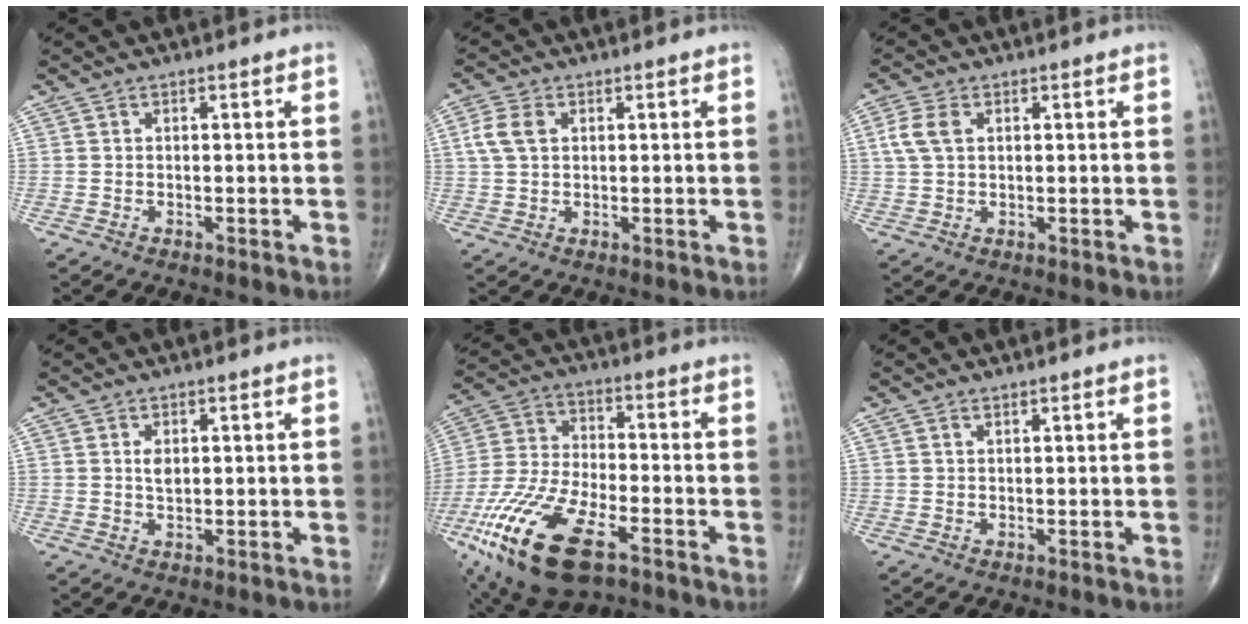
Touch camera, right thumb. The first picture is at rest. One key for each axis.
{"total": 4.7, "fx": 1.2, "fy": 3.1, "fz": 3.3, "tx": -0.075, "ty": 0.007, "tz": 0.023}
{"total": 4.6, "fx": 1.3, "fy": 2.9, "fz": 3.4, "tx": -0.081, "ty": 0.008, "tz": 0.024}
{"total": 2.2, "fx": 0.6, "fy": 1.2, "fz": 1.7, "tx": -0.027, "ty": -0.005, "tz": 0.013}
{"total": 21.3, "fx": -10.6, "fy": 9.0, "fz": 16.2, "tx": -0.357, "ty": 0.010, "tz": -0.192}
{"total": 0.6, "fx": 0.5, "fy": 0.2, "fz": 0.3, "tx": -0.006, "ty": -0.004, "tz": 0.008}